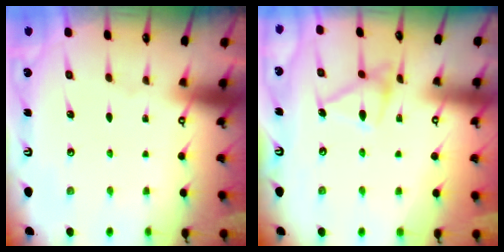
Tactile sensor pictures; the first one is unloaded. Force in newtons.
{"total": 13.9, "press": 13.9, "slide": 0.5}